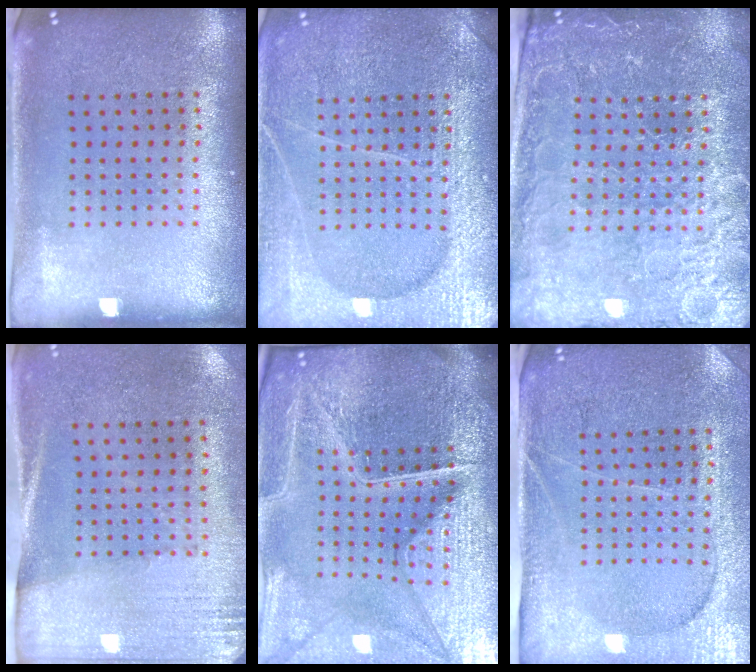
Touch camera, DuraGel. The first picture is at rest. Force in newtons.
{"total": 6.6, "press": 6.5, "slide": 0.8}
{"total": 3.7, "press": 3.6, "slide": 1.0}
{"total": 2.7, "press": 2.4, "slide": 1.2}
{"total": 7.1, "press": 6.2, "slide": 3.4}
{"total": 4.0, "press": 3.6, "slide": 1.7}